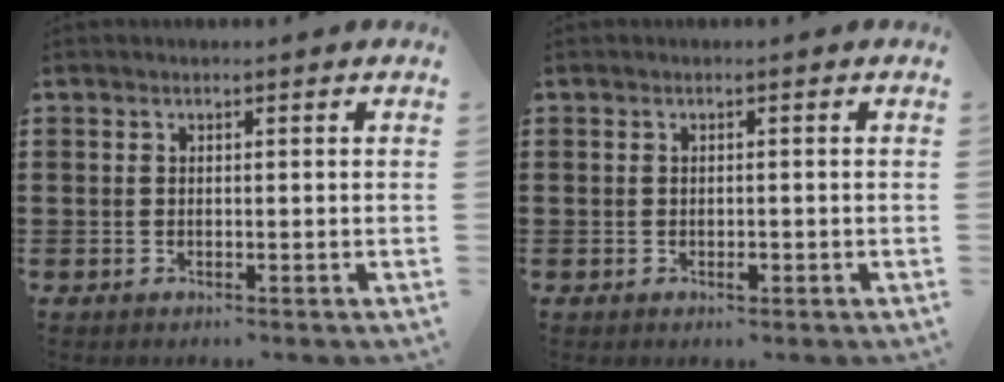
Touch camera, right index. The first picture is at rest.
{"total": 1.1, "force": [-0.4, 0.5, 0.9], "torque": [-0.017, -0.002, -0.008]}